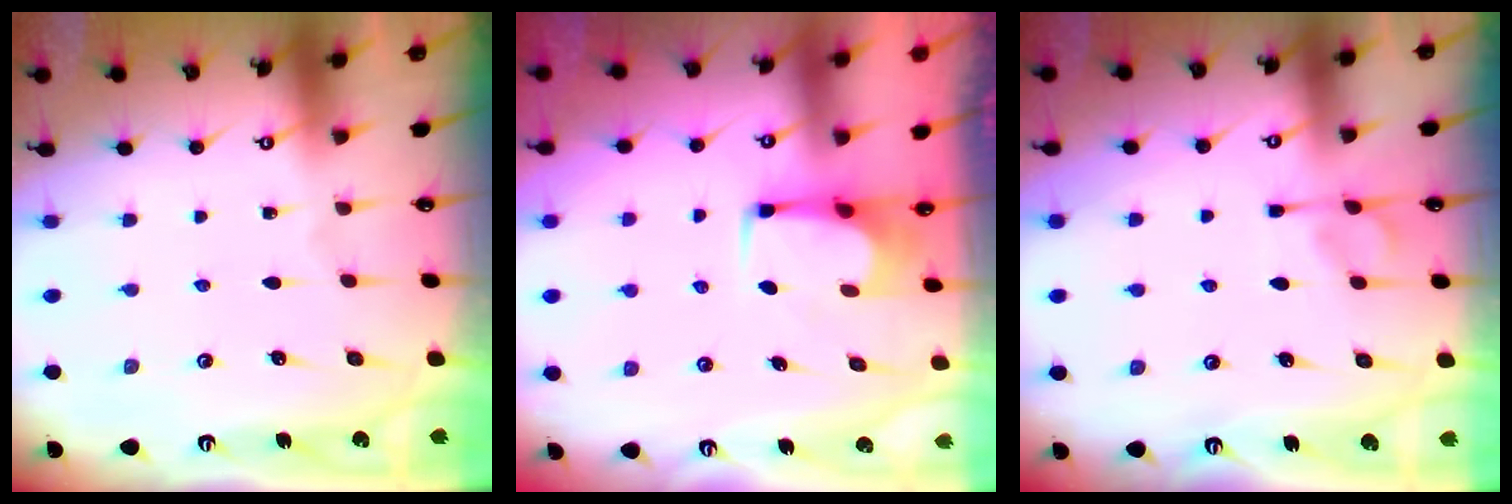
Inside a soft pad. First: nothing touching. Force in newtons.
{"total": 2.3, "press": 2.3, "slide": 0.4}
{"total": 5.5, "press": 5.5, "slide": 0.8}